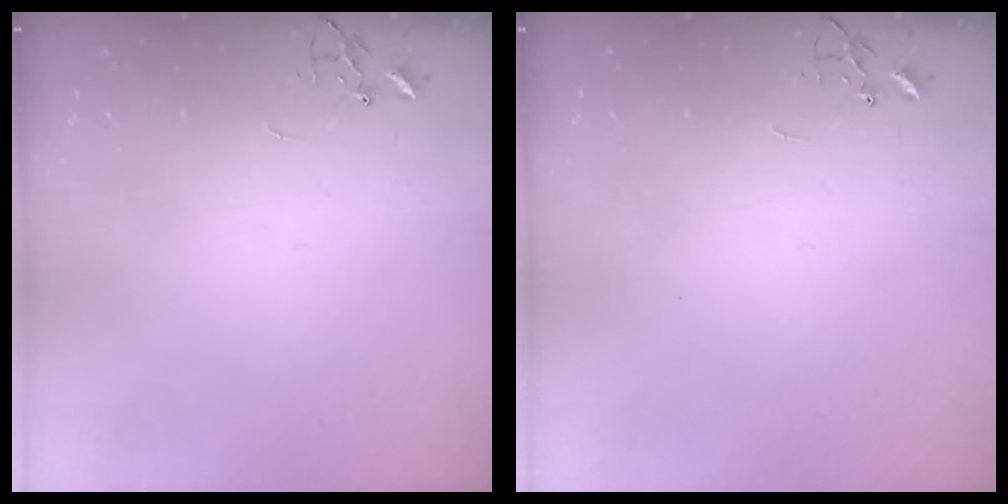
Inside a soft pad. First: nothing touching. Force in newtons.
{"total": 0.0}